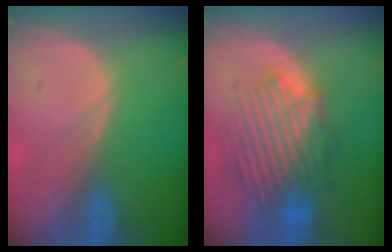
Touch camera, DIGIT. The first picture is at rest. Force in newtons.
{"total": 9.3, "press": 8.8, "slide": 3.0}